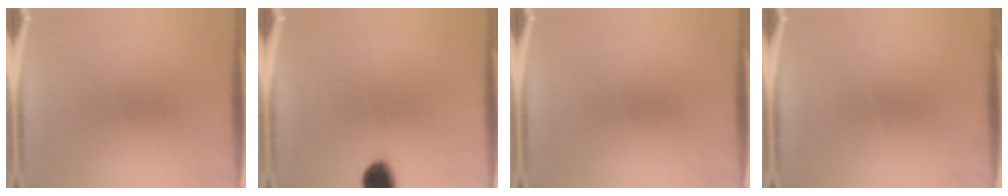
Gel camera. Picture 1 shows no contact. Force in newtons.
{"total": 6.9}
{"total": 0.0}
{"total": 0.0}